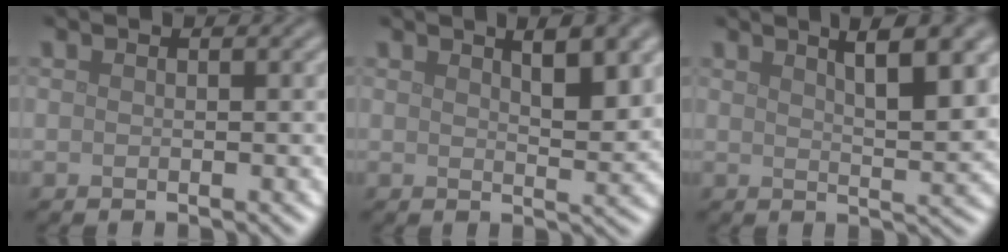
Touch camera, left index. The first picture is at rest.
{"total": 3.9, "force": [2.0, 1.1, 3.1], "torque": [-0.039, -0.001, 0.034]}
{"total": 5.9, "force": [2.8, 1.7, 4.9], "torque": [-0.054, 0.008, 0.036]}